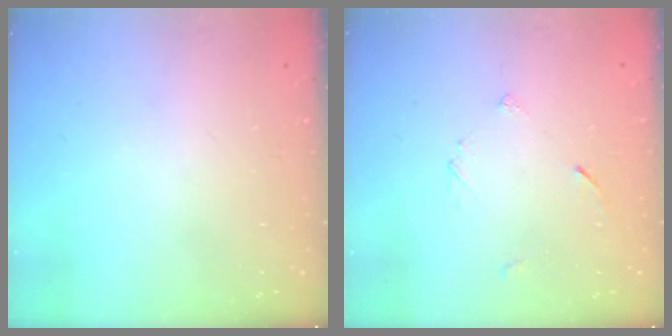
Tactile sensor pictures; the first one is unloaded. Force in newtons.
{"total": 3.3, "press": 3.3, "slide": 0.4}